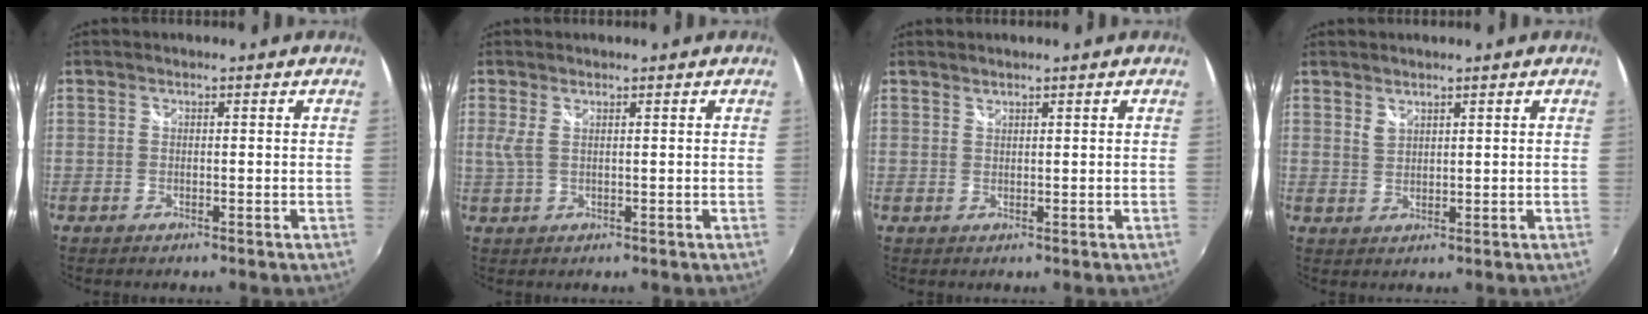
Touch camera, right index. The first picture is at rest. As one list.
[{"total": 2.0, "force": [0.8, 0.4, 1.9], "torque": [-0.042, -0.001, 0.016]}, {"total": 0.9, "force": [0.9, 0.2, 0.1], "torque": [-0.002, 0.002, 0.017]}, {"total": 1.9, "force": [1.7, 0.7, 0.6], "torque": [-0.007, 0.002, 0.031]}]